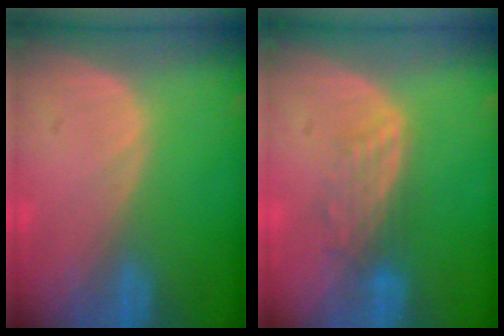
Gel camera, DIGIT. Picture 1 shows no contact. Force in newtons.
{"total": 3.9, "press": 3.3, "slide": 2.1}